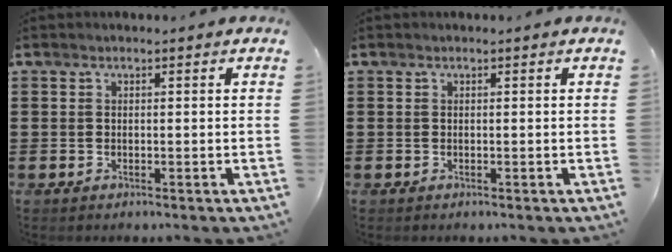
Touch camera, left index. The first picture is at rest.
{"total": 0.0}